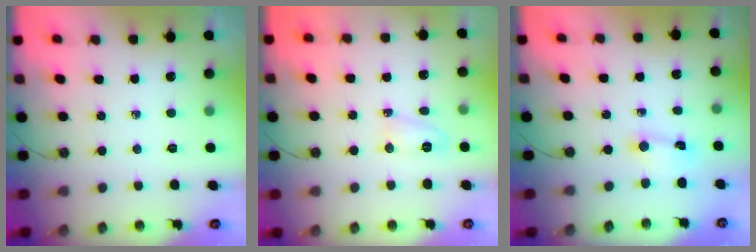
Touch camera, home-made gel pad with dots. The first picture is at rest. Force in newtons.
{"total": 4.2, "press": 4.0, "slide": 1.3}
{"total": 1.5, "press": 1.5, "slide": 0.1}